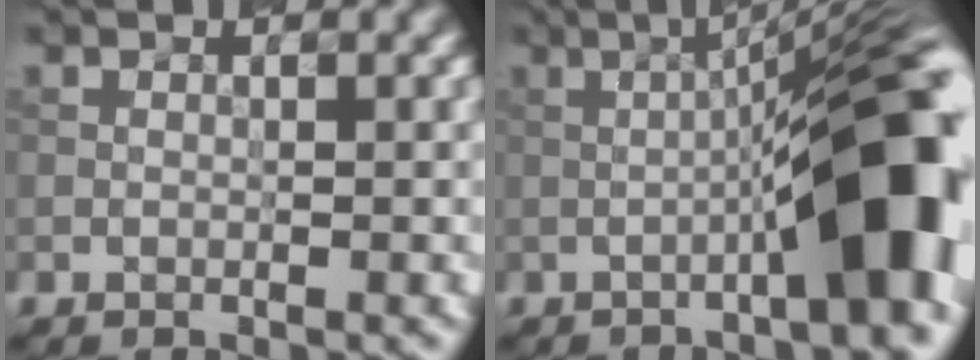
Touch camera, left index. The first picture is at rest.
{"total": 12.4, "force": [-2.7, 2.2, 11.9], "torque": [-0.143, 0.032, -0.046]}